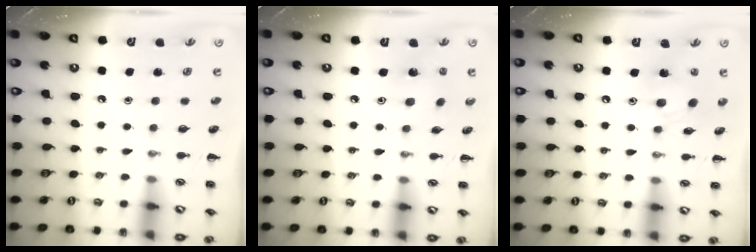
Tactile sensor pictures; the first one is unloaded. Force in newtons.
{"total": 2.1, "press": 1.9, "slide": 0.9}
{"total": 9.5, "press": 9.4, "slide": 1.3}